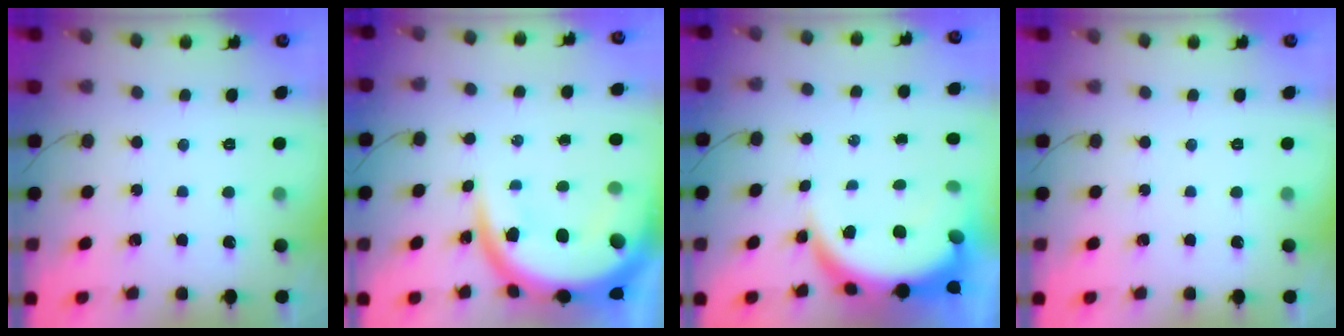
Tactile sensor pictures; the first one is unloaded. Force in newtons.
{"total": 18.0, "press": 17.9, "slide": 1.6}
{"total": 10.2, "press": 10.1, "slide": 1.2}
{"total": 0.0}